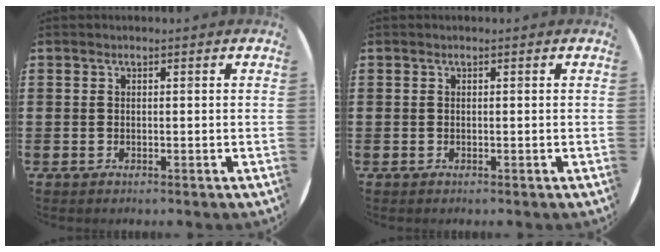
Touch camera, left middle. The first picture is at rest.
{"total": 0.0}